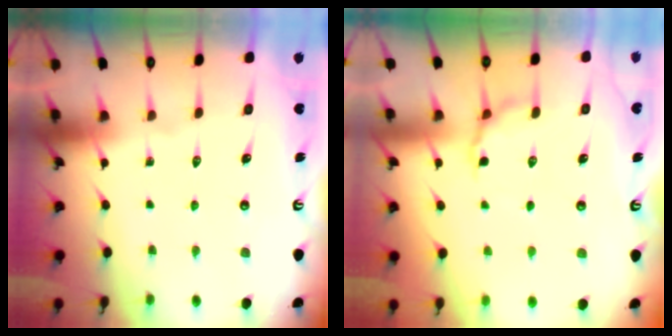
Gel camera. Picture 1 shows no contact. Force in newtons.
{"total": 6.4, "press": 6.2, "slide": 1.5}